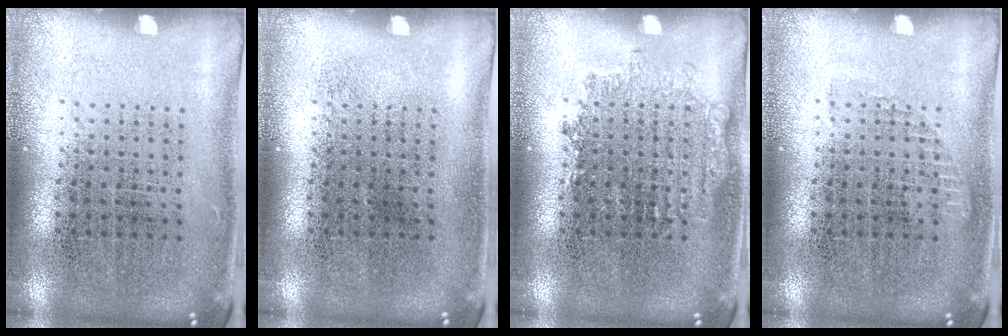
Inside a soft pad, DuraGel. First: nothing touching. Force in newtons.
{"total": 0.0}
{"total": 1.2, "press": 1.2, "slide": 0.3}
{"total": 0.5, "press": 0.5, "slide": 0.2}